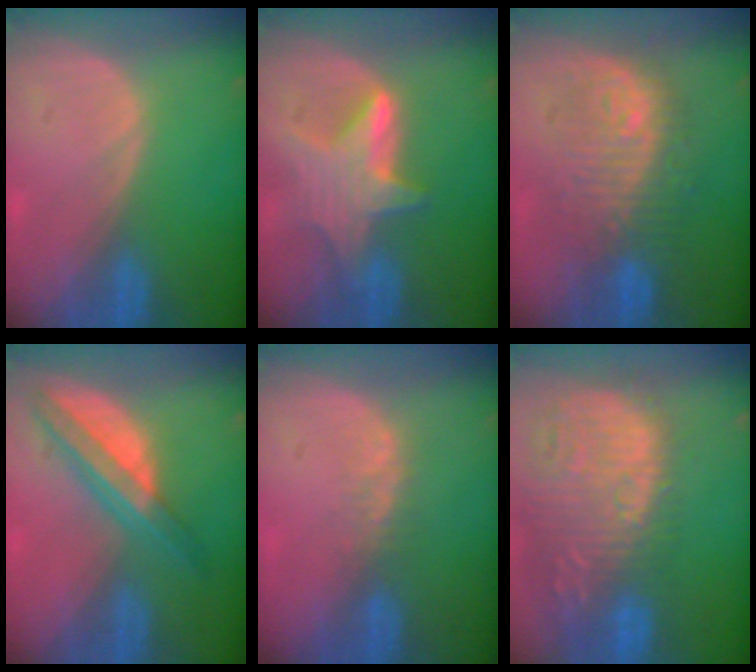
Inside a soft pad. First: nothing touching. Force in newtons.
{"total": 6.8, "press": 6.8, "slide": 0.1}
{"total": 9.6, "press": 9.6, "slide": 0.7}
{"total": 7.7, "press": 6.5, "slide": 4.1}
{"total": 2.5, "press": 1.9, "slide": 1.5}
{"total": 15.8, "press": 13.2, "slide": 8.7}